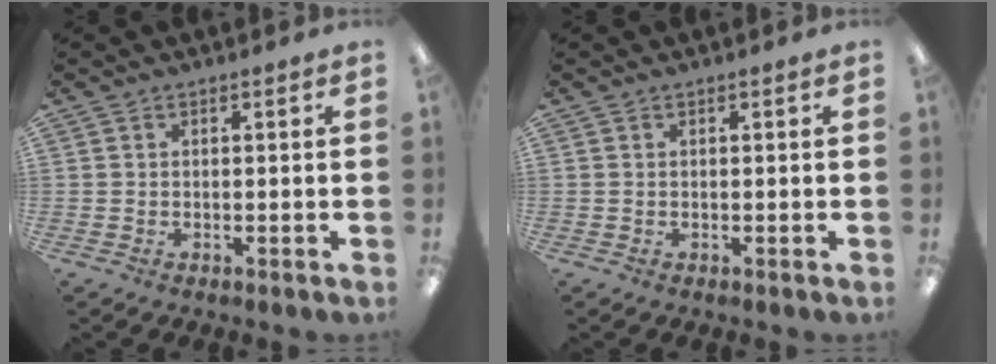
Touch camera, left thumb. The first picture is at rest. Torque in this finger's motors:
{"motor_torque": [-0.01, -0.01, 0.00, 0.00, 0.00]}